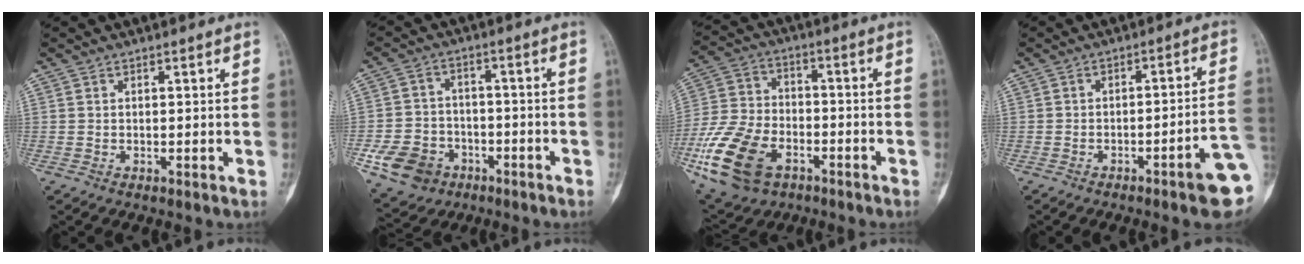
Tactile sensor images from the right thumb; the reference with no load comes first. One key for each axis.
{"total": 10.4, "fx": -4.8, "fy": 8.2, "fz": 4.1, "tx": -0.055, "ty": 0.031, "tz": -0.073}
{"total": 17.9, "fx": -7.7, "fy": 11.2, "fz": 11.7, "tx": -0.228, "ty": 0.024, "tz": -0.137}
{"total": 9.5, "fx": -4.1, "fy": 0.9, "fz": 8.5, "tx": -0.103, "ty": 0.030, "tz": -0.052}